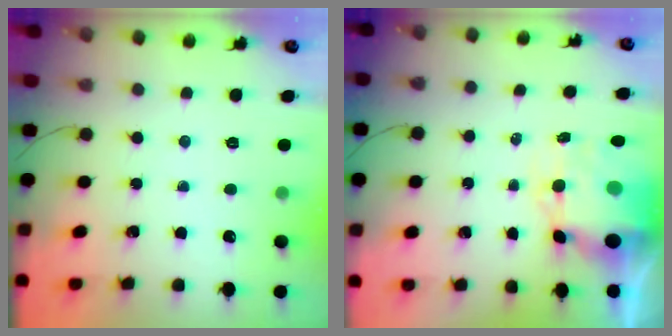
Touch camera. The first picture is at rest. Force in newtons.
{"total": 8.9, "press": 8.6, "slide": 2.3}